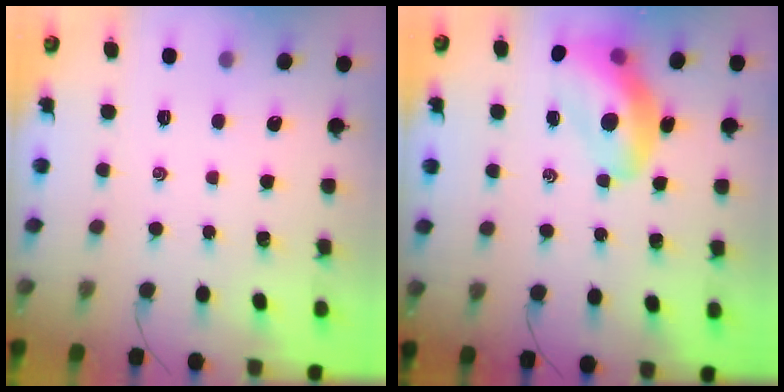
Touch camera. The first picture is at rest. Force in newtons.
{"total": 13.5, "press": 13.0, "slide": 3.7}